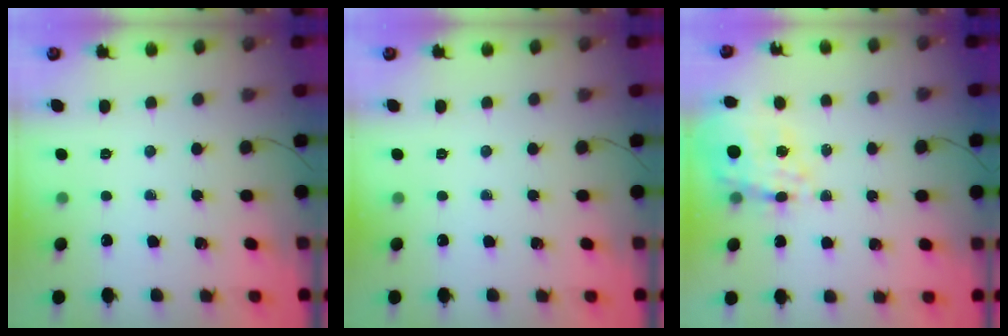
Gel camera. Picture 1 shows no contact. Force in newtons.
{"total": 0.0}
{"total": 16.9, "press": 16.6, "slide": 3.4}